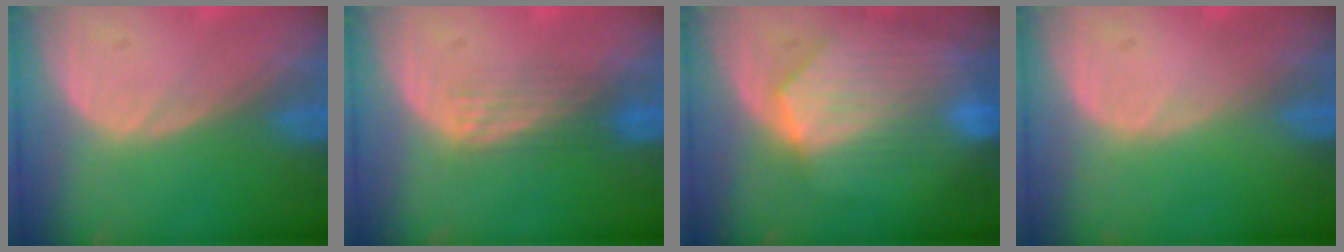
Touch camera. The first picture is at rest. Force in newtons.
{"total": 2.9, "press": 2.9, "slide": 0.2}
{"total": 8.6, "press": 7.8, "slide": 3.7}
{"total": 0.0}